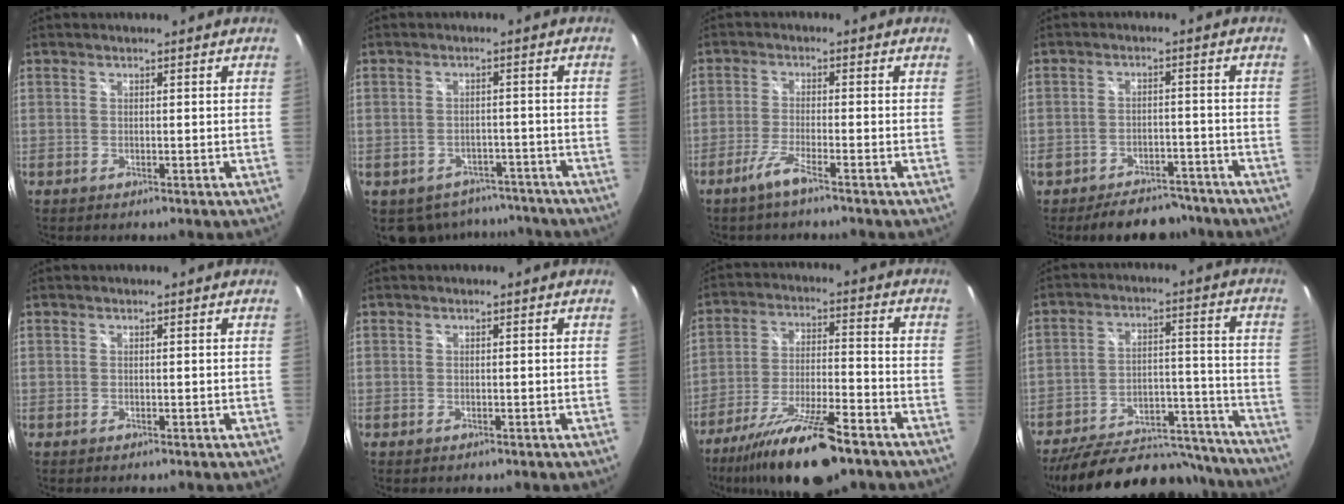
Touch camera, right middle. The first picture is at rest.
{"total": 10.1, "force": [-7.5, 6.1, 2.8], "torque": [-0.067, 0.010, -0.081]}
{"total": 4.3, "force": [-3.1, -0.1, 2.9], "torque": [-0.071, -0.005, -0.061]}
{"total": 10.6, "force": [-8.8, 4.9, 3.3], "torque": [-0.076, 0.006, -0.110]}
{"total": 0.0}
{"total": 0.0}
{"total": 18.1, "force": [-13.7, 3.8, 11.3], "torque": [-0.220, -0.037, -0.230]}
{"total": 26.5, "force": [-22.8, 9.2, 9.9], "torque": [-0.172, 0.031, -0.284]}